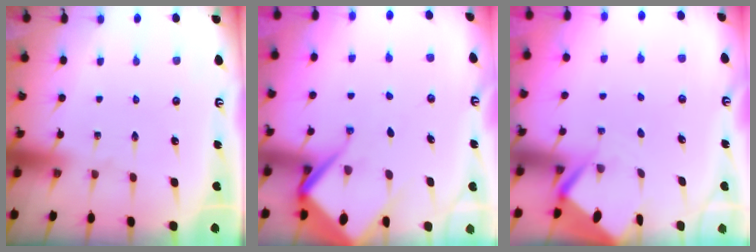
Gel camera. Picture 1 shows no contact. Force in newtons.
{"total": 10.7, "press": 10.7, "slide": 1.0}
{"total": 3.5, "press": 3.5, "slide": 0.4}